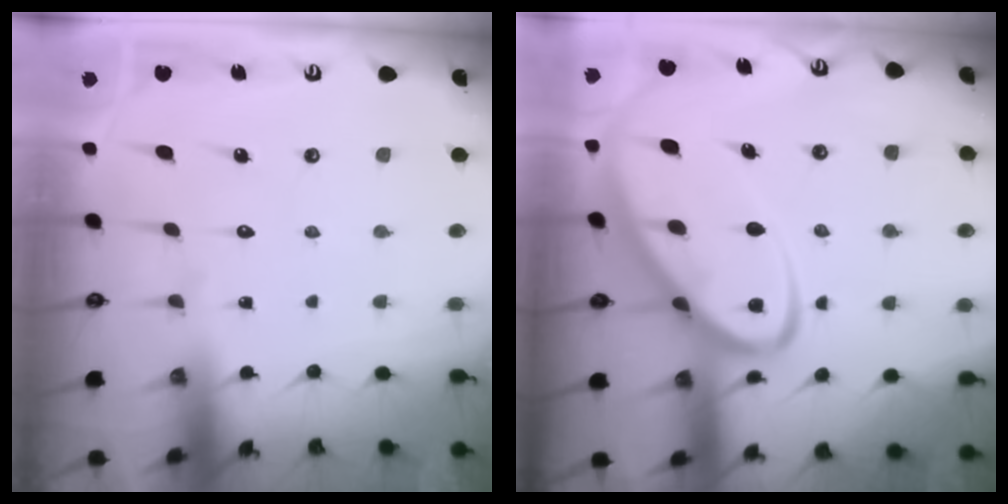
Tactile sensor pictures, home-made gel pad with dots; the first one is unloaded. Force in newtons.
{"total": 12.1, "press": 12.0, "slide": 1.1}